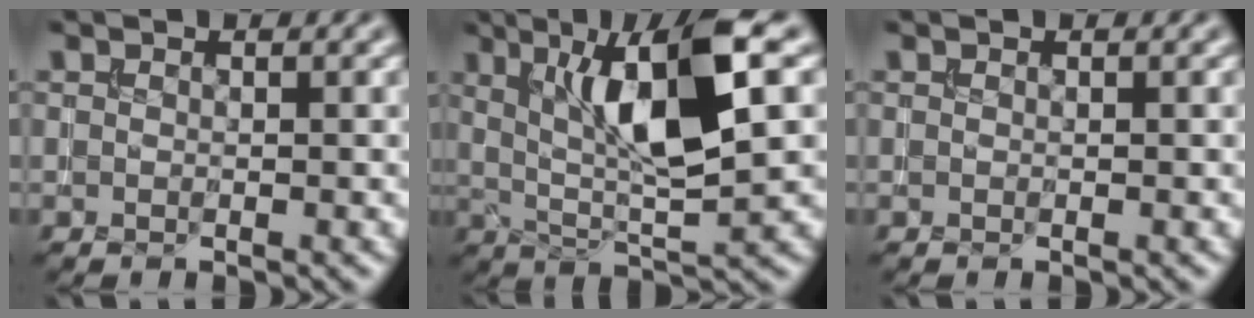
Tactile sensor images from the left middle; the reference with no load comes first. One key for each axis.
{"total": 9.4, "fx": 2.5, "fy": 2.2, "fz": 8.8, "tx": -0.149, "ty": -0.002, "tz": 0.049}
{"total": 0.0}